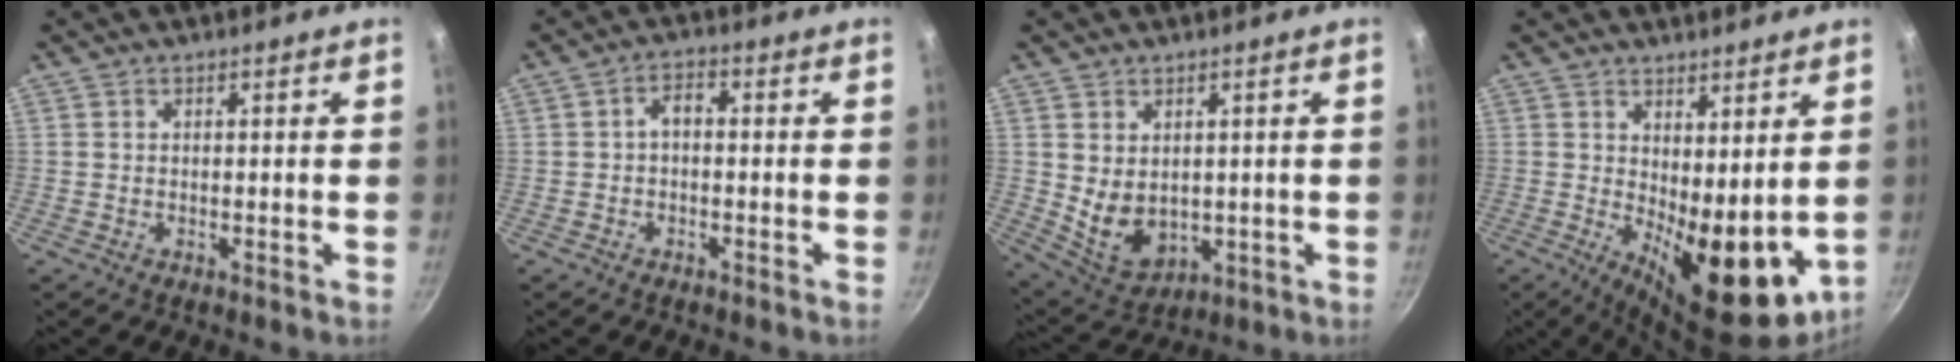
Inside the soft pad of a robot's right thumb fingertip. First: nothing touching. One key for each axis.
{"total": 2.9, "fx": -0.5, "fy": 1.7, "fz": 2.3, "tx": -0.035, "ty": 0.017, "tz": -0.013}
{"total": 8.8, "fx": 0.7, "fy": 6.5, "fz": 6.0, "tx": -0.084, "ty": -0.021, "tz": 0.039}
{"total": 13.7, "fx": 1.0, "fy": 5.9, "fz": 12.3, "tx": -0.136, "ty": -0.031, "tz": 0.032}